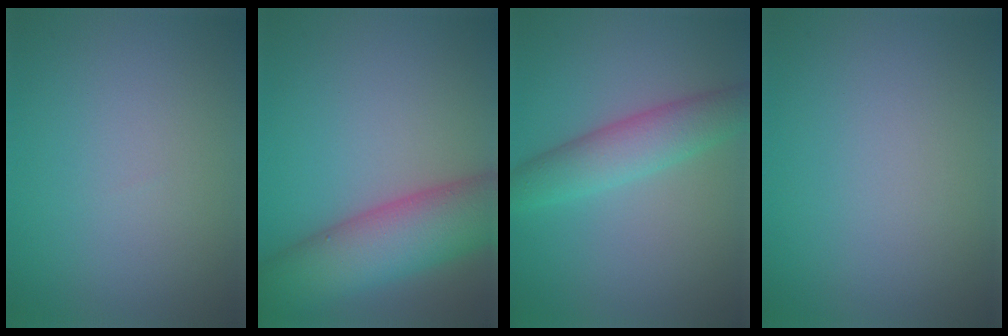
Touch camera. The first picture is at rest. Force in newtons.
{"total": 9.1, "press": 9.1, "slide": 0.3}
{"total": 4.4, "press": 4.4, "slide": 0.2}
{"total": 0.0}